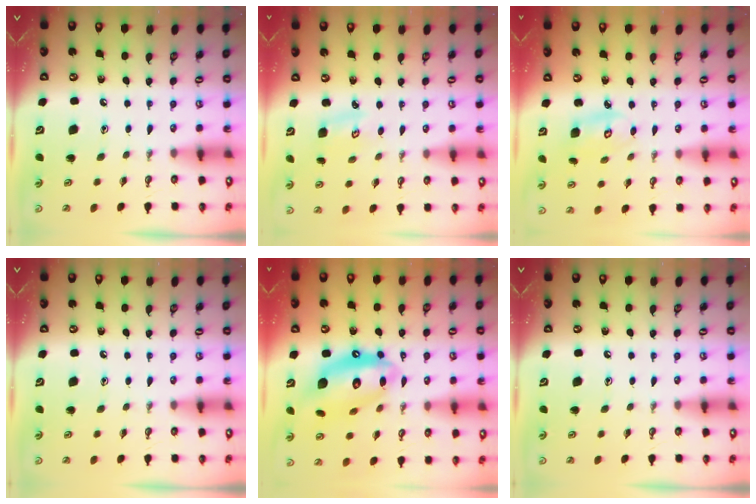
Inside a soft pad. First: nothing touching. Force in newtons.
{"total": 2.9, "press": 2.9, "slide": 0.2}
{"total": 4.4, "press": 4.4, "slide": 0.3}
{"total": 0.0}
{"total": 15.1, "press": 15.0, "slide": 1.8}
{"total": 0.0}